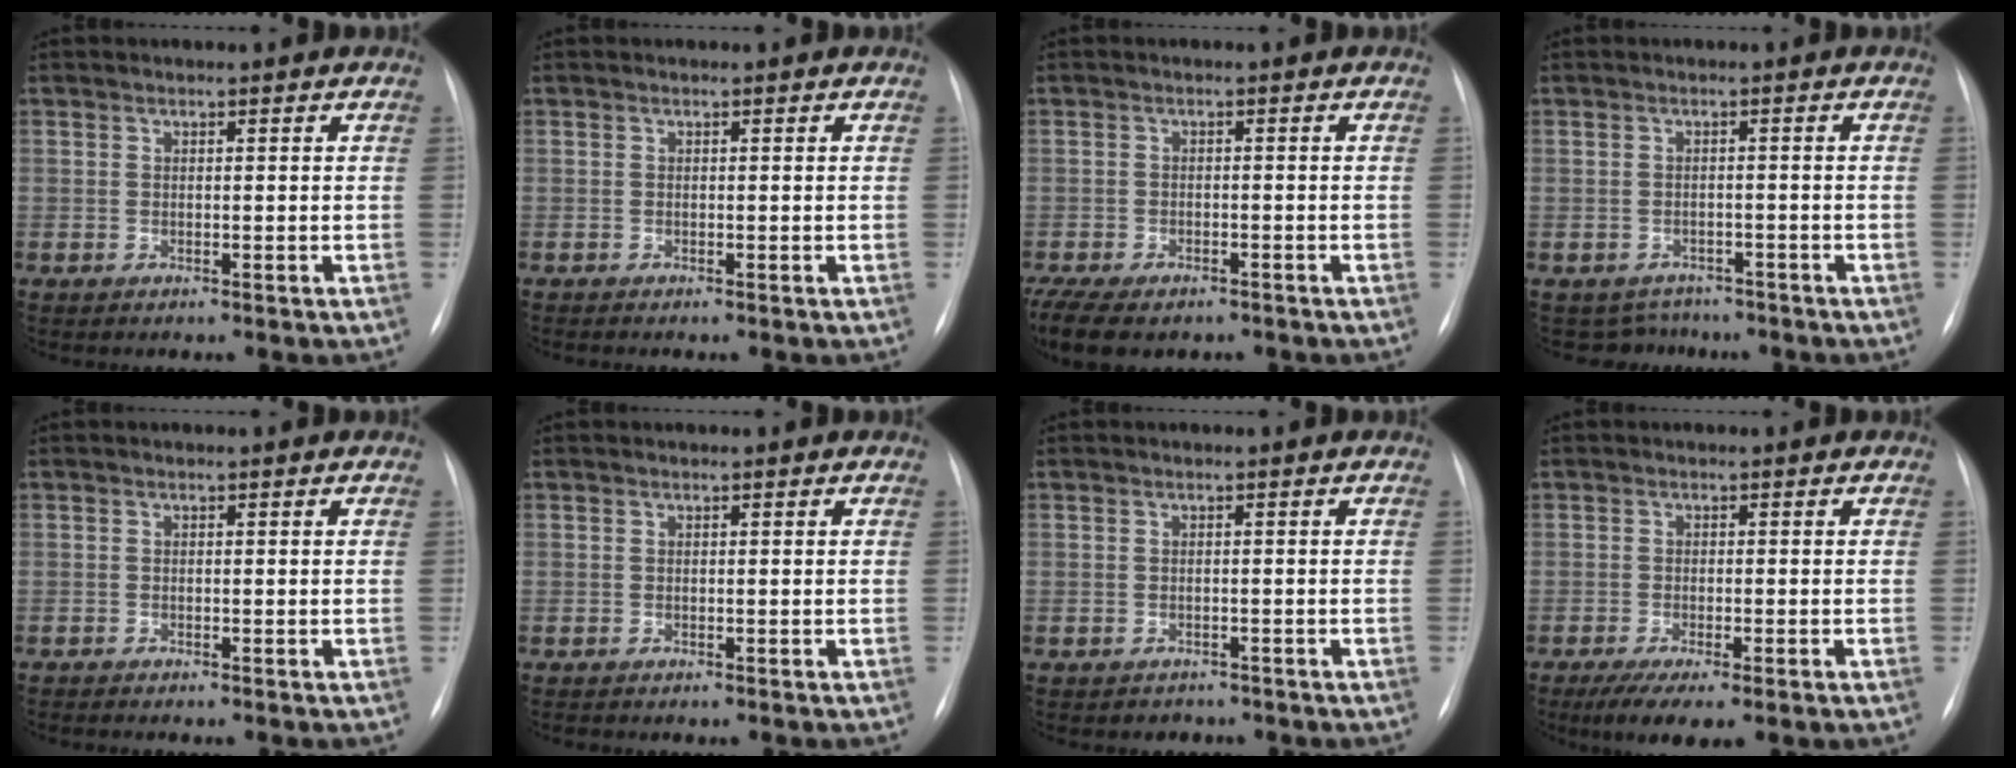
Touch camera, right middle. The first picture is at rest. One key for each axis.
{"total": 0.0}
{"total": 13.5, "fx": -9.5, "fy": 6.8, "fz": 6.8, "tx": -0.173, "ty": -0.018, "tz": -0.130}
{"total": 3.9, "fx": -3.4, "fy": 1.9, "fz": -0.8, "tx": 0.009, "ty": 0.010, "tz": -0.049}
{"total": 0.5, "fx": -0.5, "fy": -0.1, "fz": 0.1, "tx": -0.005, "ty": -0.003, "tz": -0.010}
{"total": 0.0}
{"total": 1.7, "fx": -1.3, "fy": 1.0, "fz": -0.3, "tx": -0.004, "ty": 0.003, "tz": -0.019}
{"total": 6.8, "fx": -4.1, "fy": 1.5, "fz": 5.2, "tx": -0.082, "ty": -0.018, "tz": -0.062}